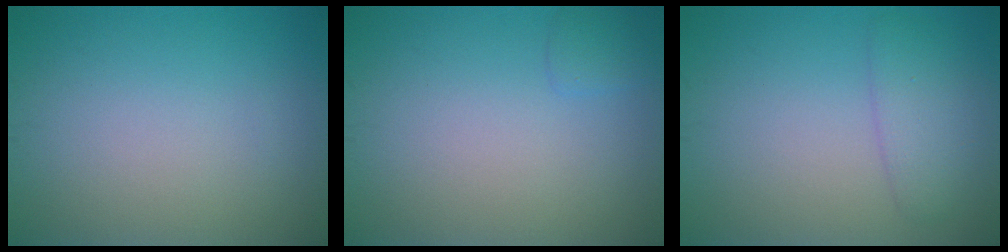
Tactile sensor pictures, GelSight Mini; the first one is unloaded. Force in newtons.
{"total": 0.9, "press": 0.9, "slide": 0.1}
{"total": 2.7, "press": 2.7, "slide": 0.2}